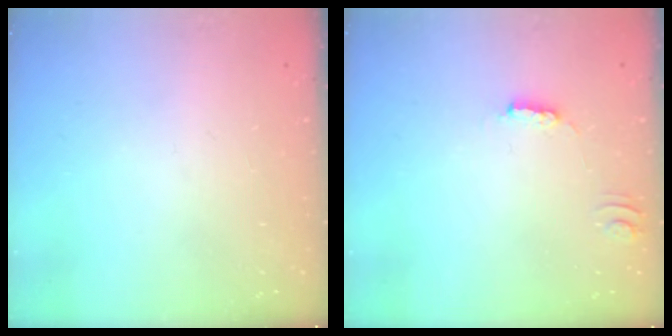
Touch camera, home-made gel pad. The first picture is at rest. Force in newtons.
{"total": 3.5, "press": 3.5, "slide": 0.4}